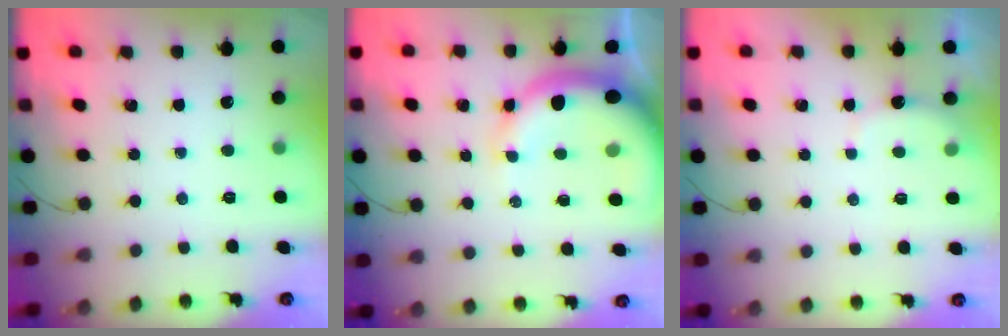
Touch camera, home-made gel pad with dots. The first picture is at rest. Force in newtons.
{"total": 11.0, "press": 10.7, "slide": 2.4}
{"total": 3.0, "press": 2.9, "slide": 0.8}